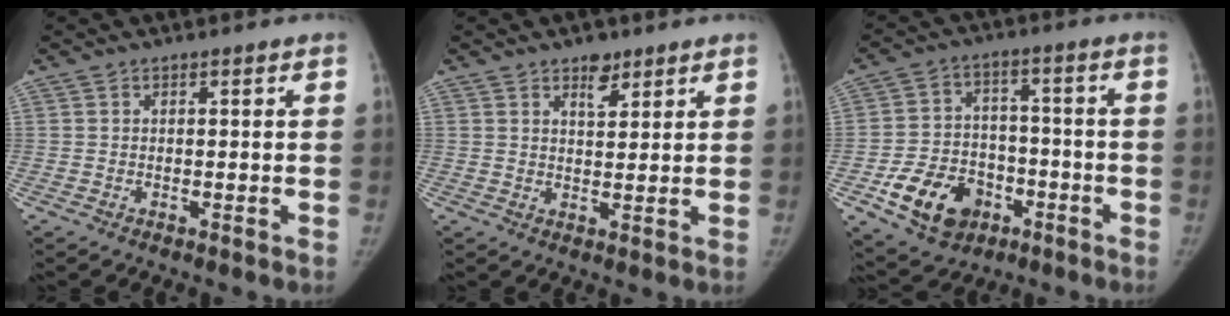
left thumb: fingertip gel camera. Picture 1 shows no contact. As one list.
[{"total": 3.9, "force": [2.7, 2.0, 2.0], "torque": [-0.013, -0.017, 0.042]}, {"total": 13.8, "force": [-6.2, 10.2, 7.1], "torque": [-0.094, 0.030, -0.097]}]